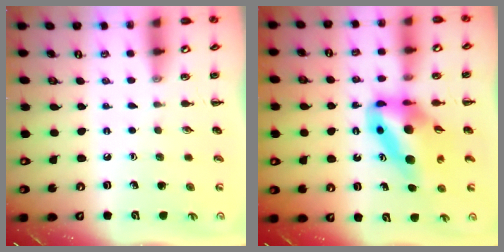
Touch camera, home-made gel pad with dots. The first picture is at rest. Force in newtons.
{"total": 11.8, "press": 11.2, "slide": 3.6}